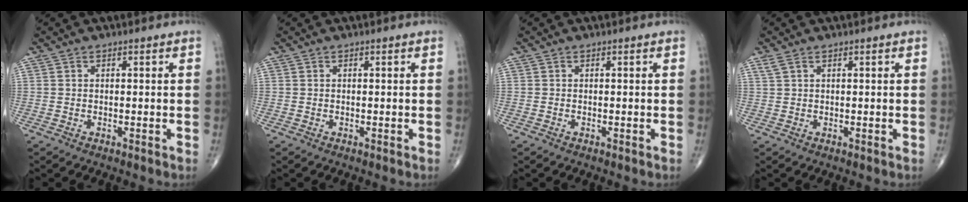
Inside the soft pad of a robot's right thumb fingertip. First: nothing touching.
{"total": 0.0}
{"total": 0.0}
{"total": 1.3, "force": [0.8, 0.5, 0.8], "torque": [-0.023, 0.013, 0.024]}